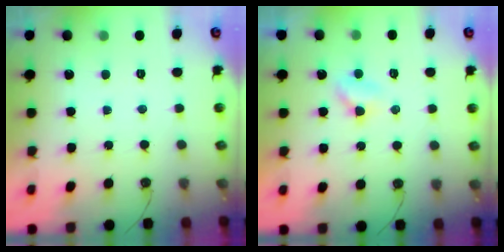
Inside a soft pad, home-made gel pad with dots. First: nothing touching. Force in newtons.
{"total": 2.7, "press": 2.6, "slide": 0.4}